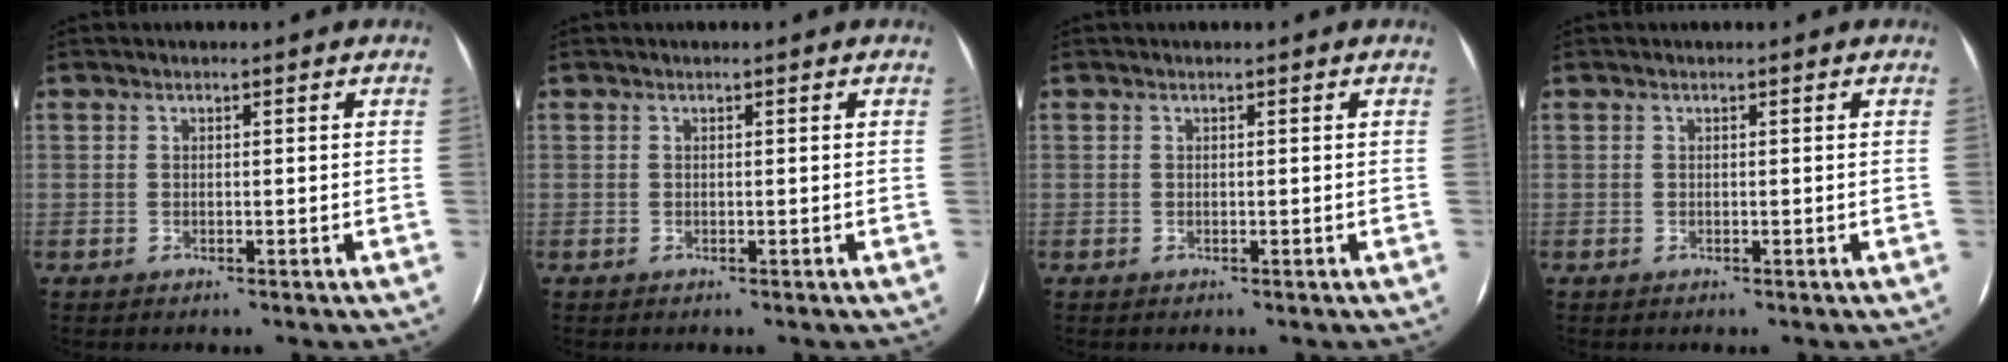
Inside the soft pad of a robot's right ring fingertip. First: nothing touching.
{"total": 0.0}
{"total": 0.0}
{"total": 0.0}